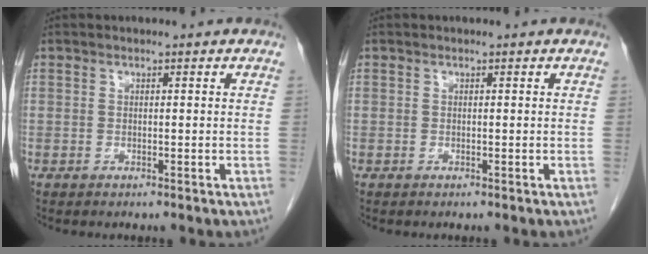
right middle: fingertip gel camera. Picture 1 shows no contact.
{"total": 0.0}